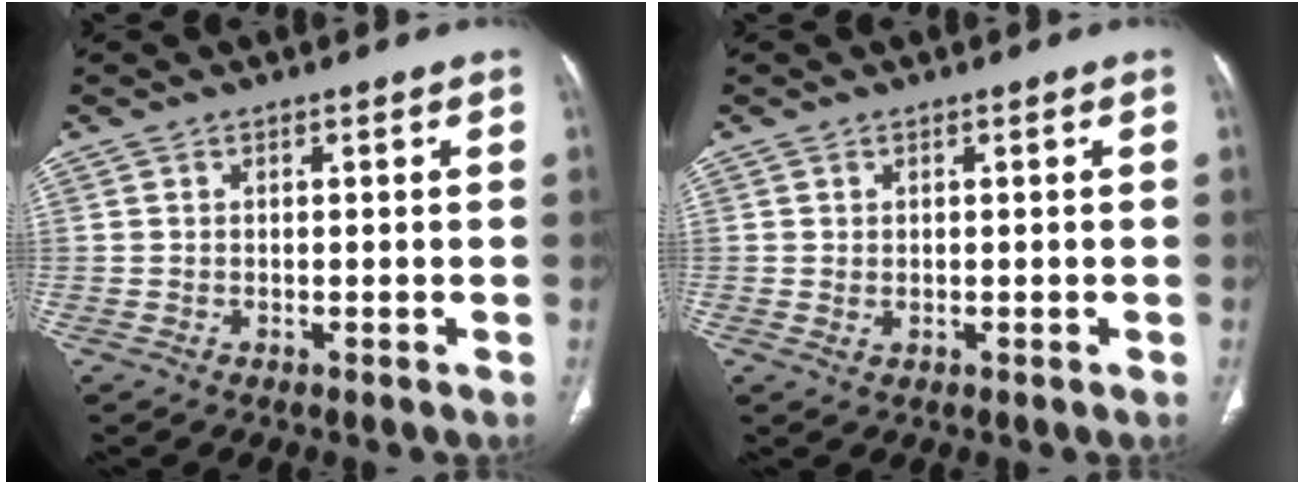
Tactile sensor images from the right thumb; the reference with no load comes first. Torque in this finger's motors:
{"motor_torque": [-0.51, -0.07, -0.26, 0.03, 0.09]}